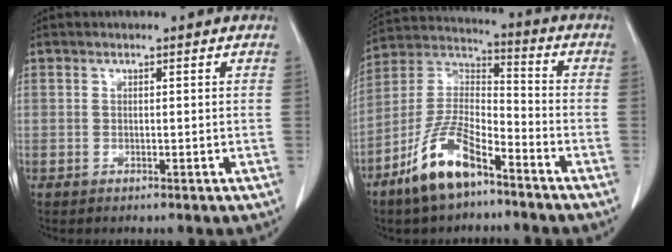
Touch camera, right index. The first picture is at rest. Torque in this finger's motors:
{"motor_torque": [1.08, -1.06, 0.70, 0.17]}